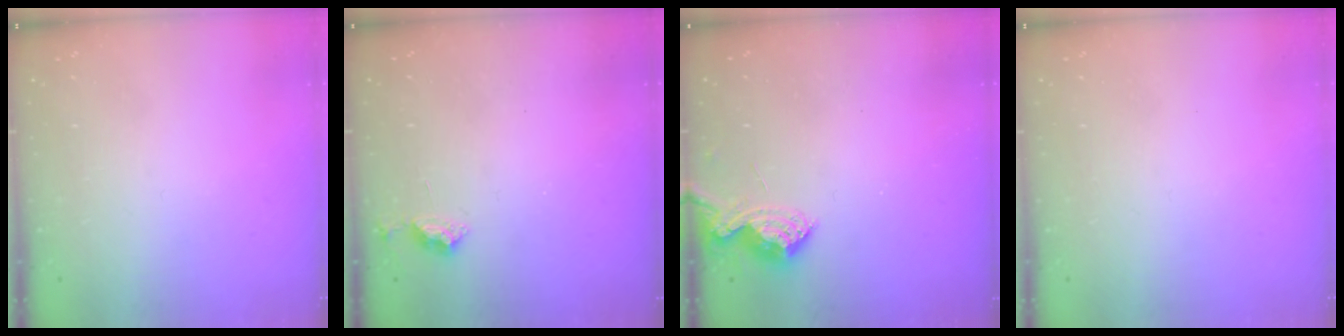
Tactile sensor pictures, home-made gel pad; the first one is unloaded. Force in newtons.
{"total": 7.5, "press": 7.5, "slide": 0.5}
{"total": 8.6, "press": 8.5, "slide": 0.2}
{"total": 0.0}